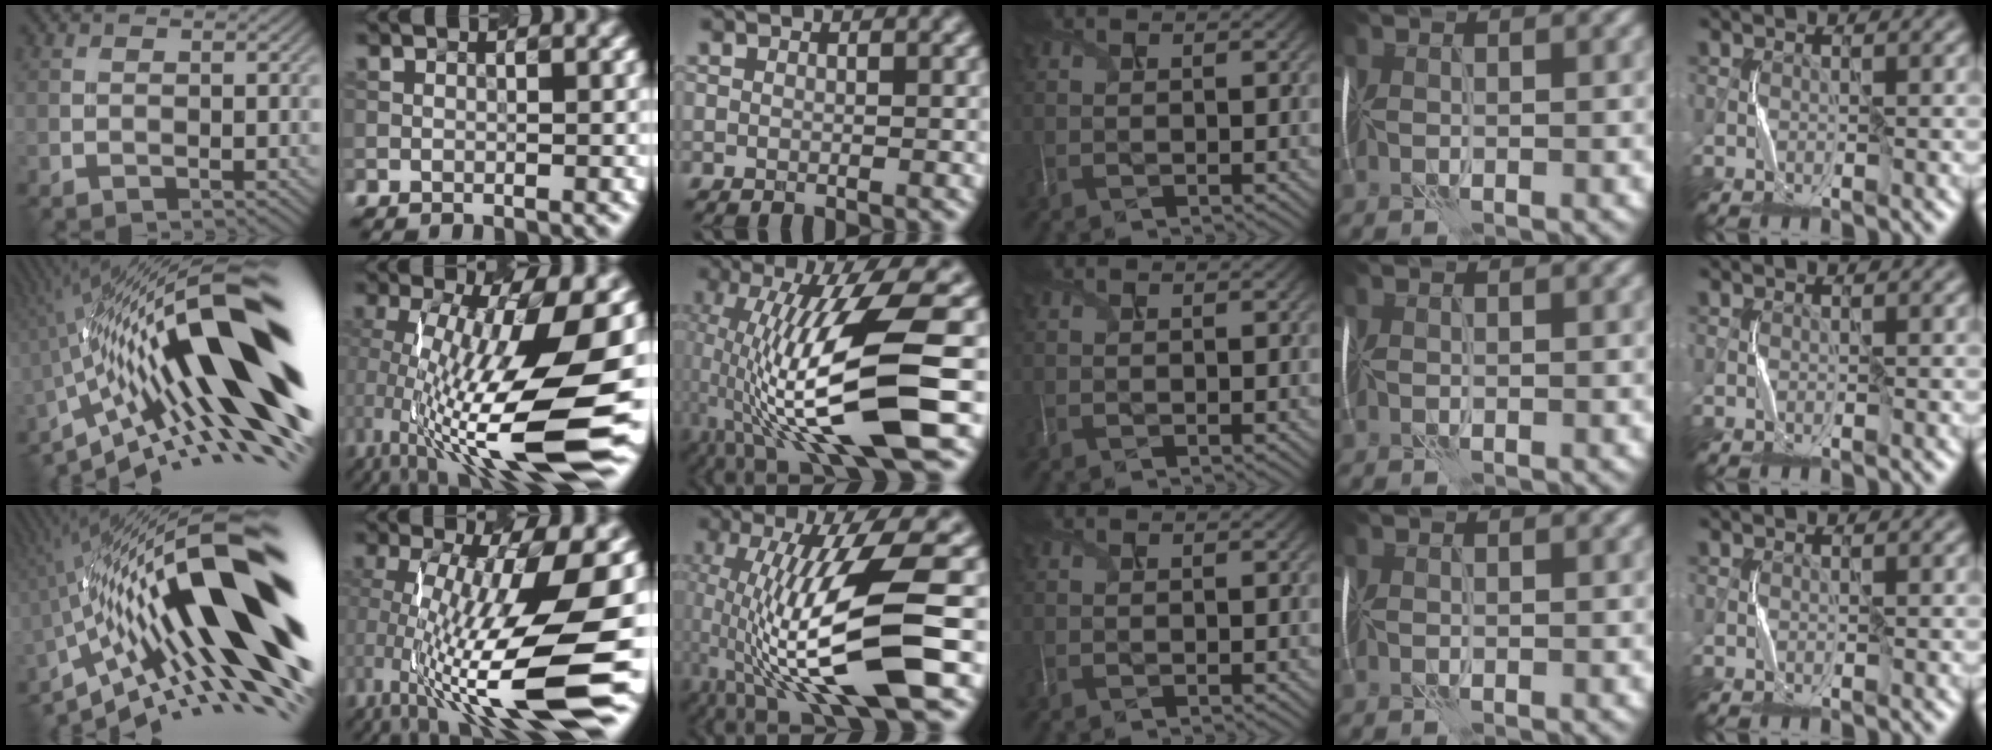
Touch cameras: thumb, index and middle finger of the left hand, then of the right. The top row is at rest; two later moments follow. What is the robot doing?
{"motion": "shake", "object": "plastic piggy bank"}